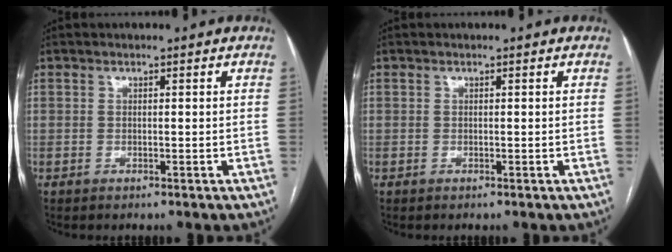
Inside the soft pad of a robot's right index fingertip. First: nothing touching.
{"total": 0.0}